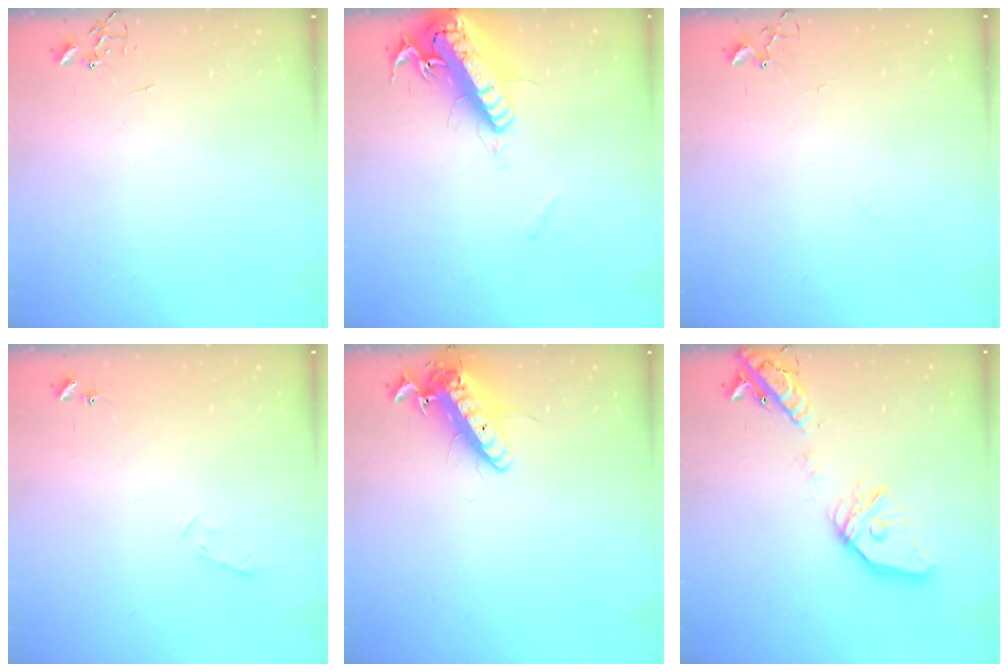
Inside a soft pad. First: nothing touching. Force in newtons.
{"total": 20.1, "press": 19.7, "slide": 3.9}
{"total": 4.9, "press": 4.9, "slide": 0.5}
{"total": 5.3, "press": 5.2, "slide": 0.9}
{"total": 14.0, "press": 13.7, "slide": 2.8}
{"total": 18.6, "press": 18.3, "slide": 3.1}